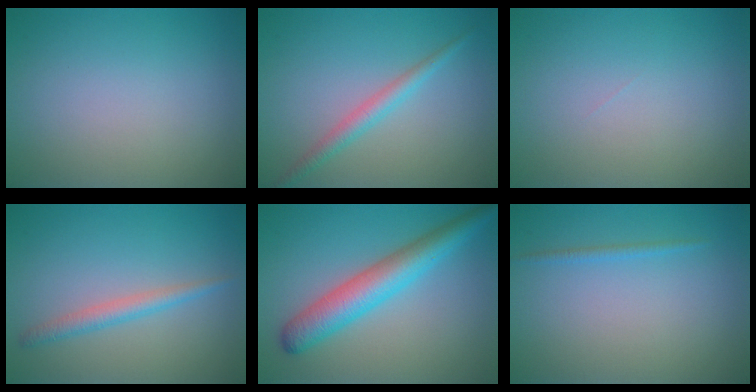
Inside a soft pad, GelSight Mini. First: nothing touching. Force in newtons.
{"total": 2.1, "press": 2.1, "slide": 0.1}
{"total": 0.0}
{"total": 2.0, "press": 2.0, "slide": 0.1}
{"total": 5.5, "press": 5.5, "slide": 0.1}
{"total": 0.8, "press": 0.8, "slide": 0.1}